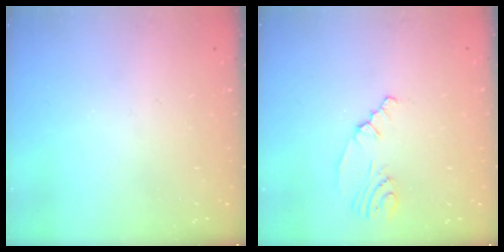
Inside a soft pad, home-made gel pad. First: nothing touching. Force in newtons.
{"total": 2.2, "press": 1.9, "slide": 1.0}